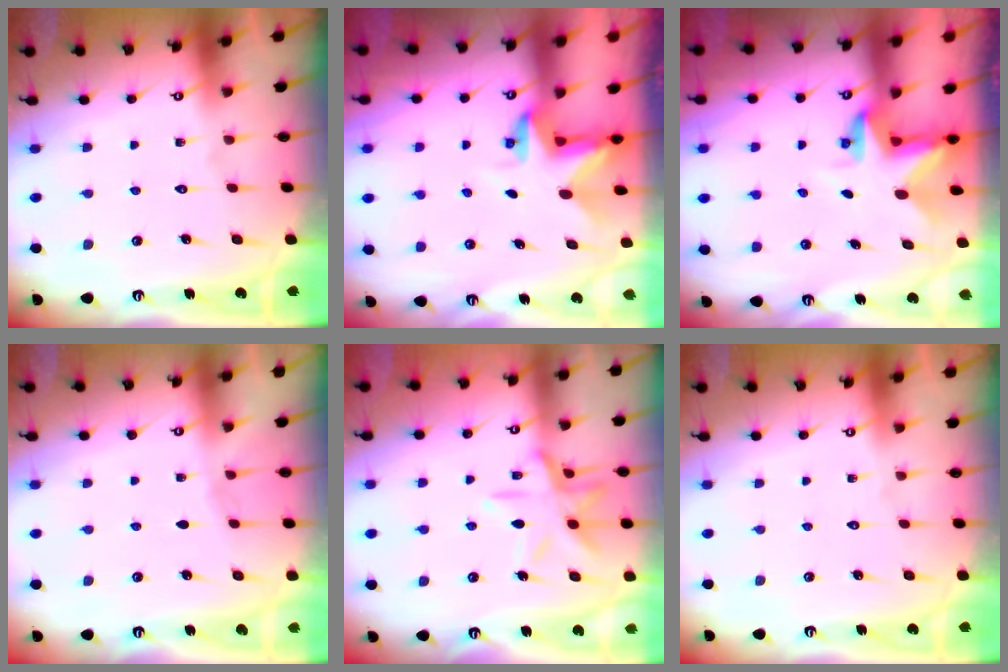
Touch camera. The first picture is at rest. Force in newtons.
{"total": 3.0, "press": 3.0, "slide": 0.3}
{"total": 3.2, "press": 3.2, "slide": 0.2}
{"total": 2.9, "press": 2.9, "slide": 0.4}
{"total": 13.1, "press": 13.1, "slide": 0.9}
{"total": 0.0}